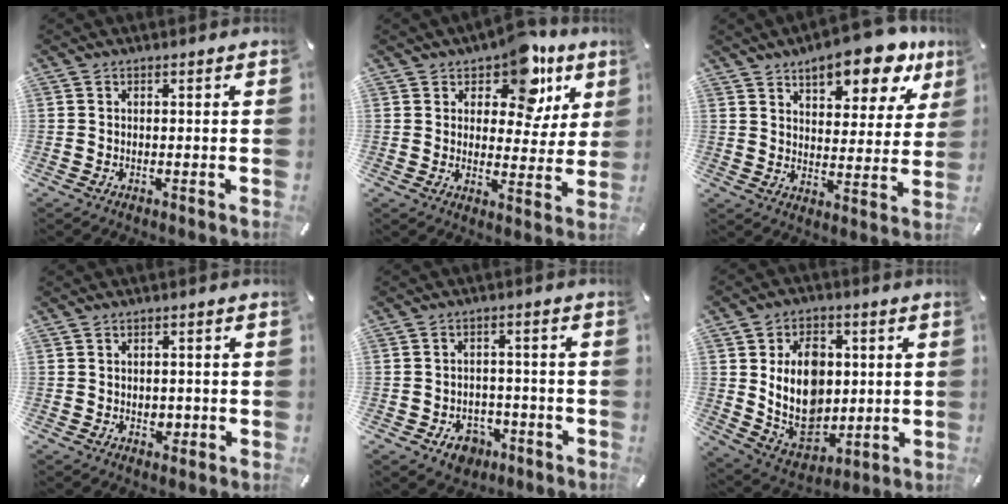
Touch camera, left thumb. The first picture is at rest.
{"total": 13.3, "force": [8.6, 7.3, 7.0], "torque": [-0.098, -0.050, 0.150]}
{"total": 14.6, "force": [10.1, 6.1, 8.7], "torque": [-0.117, -0.056, 0.167]}
{"total": 2.4, "force": [-0.4, 2.0, 1.2], "torque": [-0.014, -0.001, -0.009]}
{"total": 5.8, "force": [-3.0, 4.4, 2.2], "torque": [-0.031, 0.017, -0.053]}
{"total": 14.8, "force": [1.8, 11.6, 8.9], "torque": [-0.170, -0.007, 0.039]}